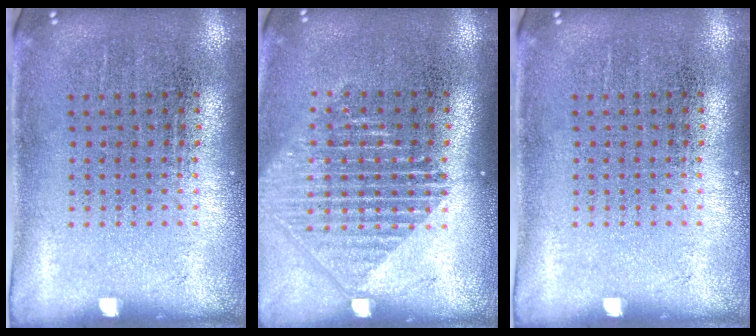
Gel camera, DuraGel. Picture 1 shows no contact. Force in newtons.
{"total": 1.4, "press": 1.3, "slide": 0.6}
{"total": 0.0}